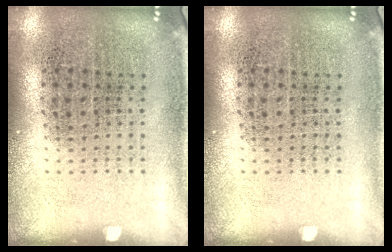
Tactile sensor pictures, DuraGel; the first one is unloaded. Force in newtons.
{"total": 0.0}